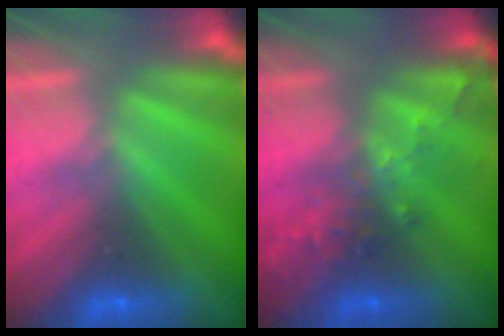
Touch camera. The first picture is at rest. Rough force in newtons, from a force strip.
{"total": 2.7}